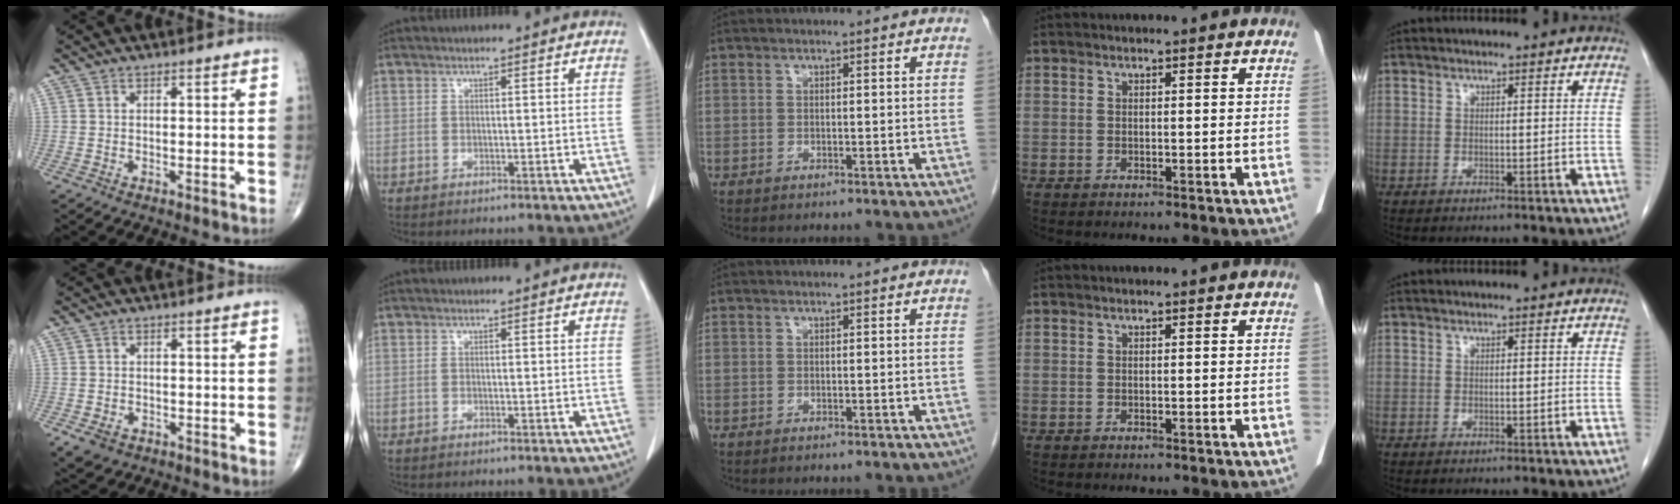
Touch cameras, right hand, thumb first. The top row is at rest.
{"thumb": {"total": 3.3, "force": [-1.6, 2.4, 1.5], "torque": [-0.023, 0.003, -0.020]}}